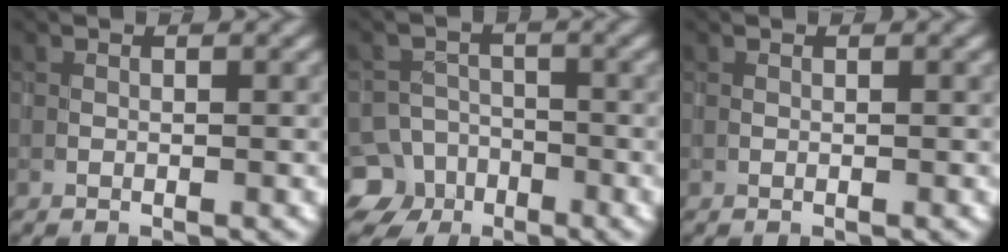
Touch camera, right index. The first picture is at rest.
{"total": 8.1, "force": [-5.5, 5.8, 0.8], "torque": [-0.006, -0.020, -0.106]}
{"total": 0.0}